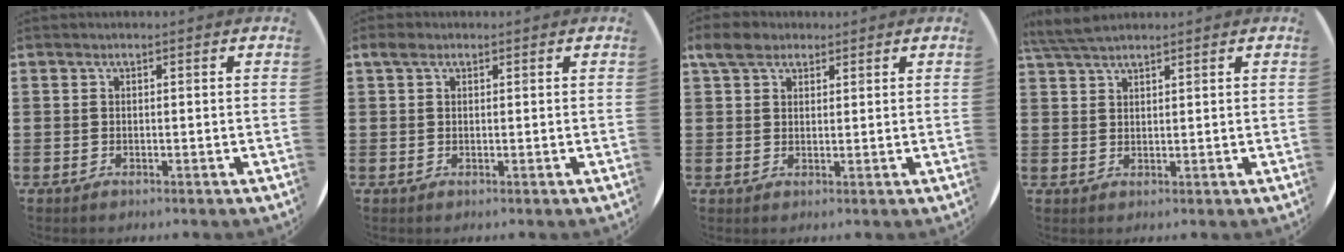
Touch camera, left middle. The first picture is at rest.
{"total": 1.3, "force": [0.7, 0.8, 0.6], "torque": [-0.007, 0.004, 0.011]}
{"total": 4.1, "force": [3.2, 2.1, 1.4], "torque": [-0.020, 0.001, 0.058]}
{"total": 3.9, "force": [3.5, 0.7, 1.7], "torque": [-0.040, 0.001, 0.066]}